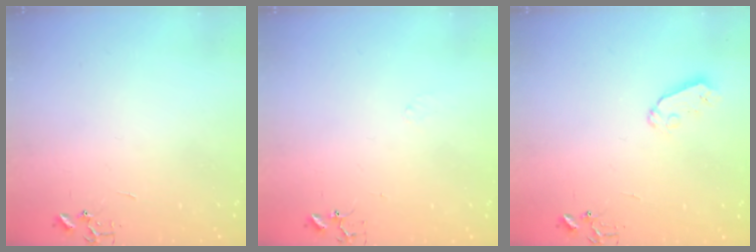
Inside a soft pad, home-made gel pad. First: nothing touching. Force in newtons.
{"total": 5.2, "press": 5.2, "slide": 0.5}
{"total": 5.4, "press": 5.4, "slide": 0.0}